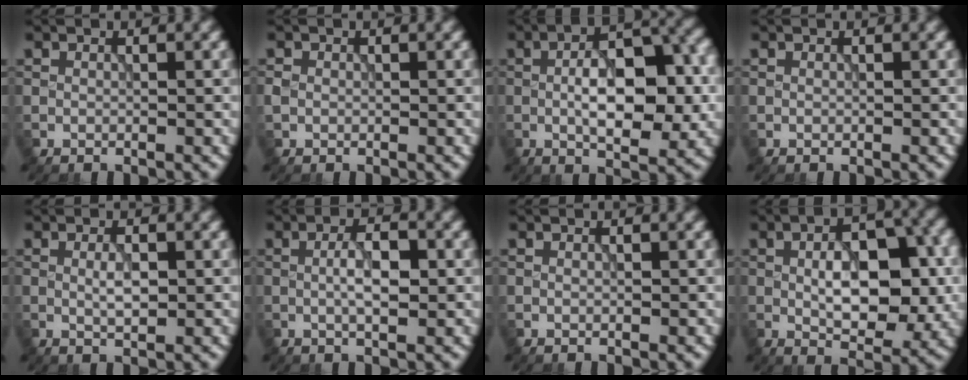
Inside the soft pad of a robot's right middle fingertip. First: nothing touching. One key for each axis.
{"total": 1.0, "fx": 0.0, "fy": 0.9, "fz": 0.4, "tx": -0.006, "ty": -0.001, "tz": -0.002}
{"total": 8.5, "fx": -0.7, "fy": 3.7, "fz": 7.6, "tx": -0.119, "ty": 0.006, "tz": -0.014}
{"total": 0.0}
{"total": 1.7, "fx": 0.1, "fy": 0.6, "fz": 1.6, "tx": -0.033, "ty": 0.000, "tz": 0.003}
{"total": 3.2, "fx": -0.1, "fy": 1.0, "fz": 3.0, "tx": -0.060, "ty": 0.003, "tz": -0.003}
{"total": 0.0}
{"total": 8.0, "fx": -0.1, "fy": 4.1, "fz": 6.9, "tx": -0.110, "ty": -0.001, "tz": -0.003}